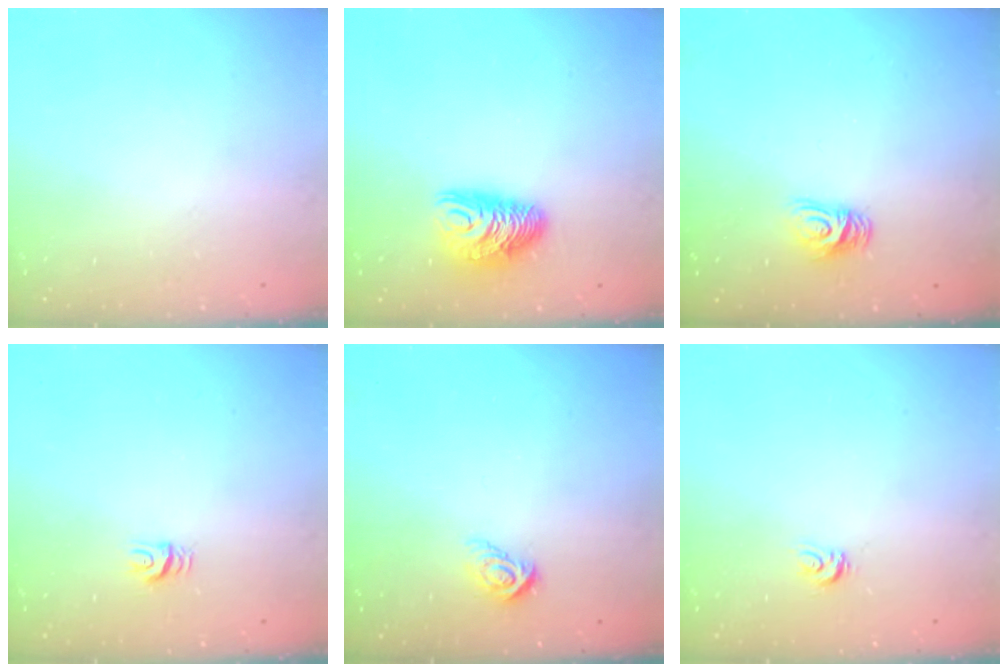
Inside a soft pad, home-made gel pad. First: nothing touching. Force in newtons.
{"total": 9.8, "press": 9.8, "slide": 0.2}
{"total": 5.6, "press": 5.6, "slide": 0.6}
{"total": 5.0, "press": 5.0, "slide": 0.5}
{"total": 5.4, "press": 5.4, "slide": 0.3}
{"total": 3.3, "press": 3.3, "slide": 0.2}